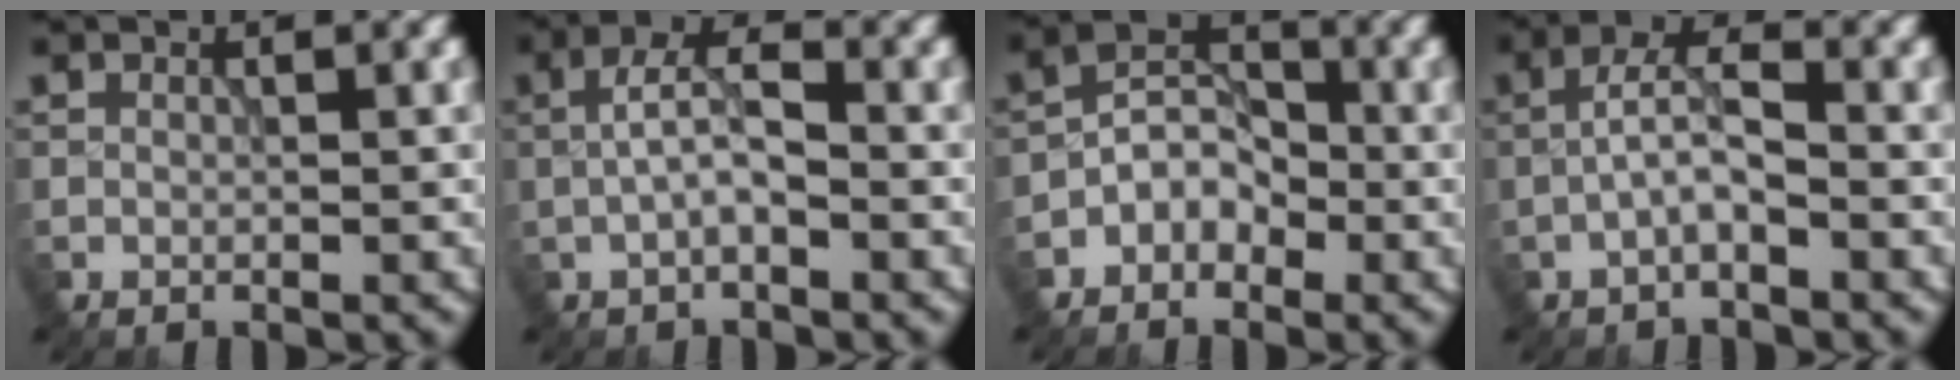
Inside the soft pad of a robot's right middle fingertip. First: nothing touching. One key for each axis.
{"total": 3.5, "fx": -0.6, "fy": 1.4, "fz": 3.1, "tx": -0.062, "ty": 0.009, "tz": -0.016}
{"total": 3.2, "fx": -1.7, "fy": 2.2, "fz": 1.5, "tx": -0.020, "ty": 0.012, "tz": -0.038}
{"total": 3.2, "fx": -1.1, "fy": 1.1, "fz": 2.8, "tx": -0.055, "ty": 0.010, "tz": -0.027}